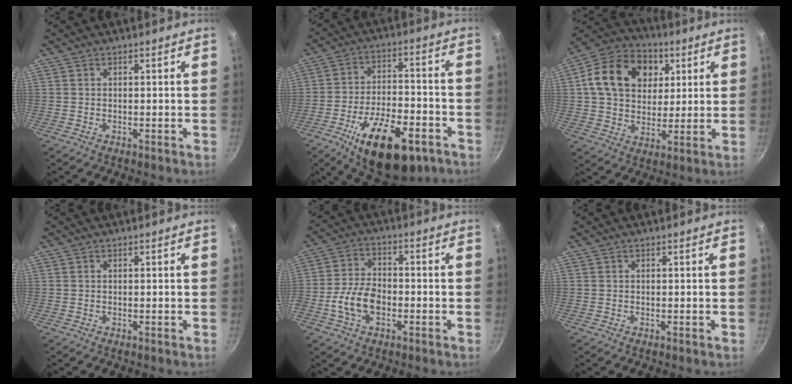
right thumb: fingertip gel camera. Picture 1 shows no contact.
{"total": 20.0, "force": [-10.3, 9.2, 14.6], "torque": [-0.208, 0.042, -0.153]}
{"total": 17.9, "force": [4.9, 13.7, 10.4], "torque": [-0.155, 0.009, 0.072]}
{"total": 0.0}
{"total": 8.9, "force": [-2.8, 5.4, 6.6], "torque": [-0.116, 0.027, -0.060]}
{"total": 0.0}